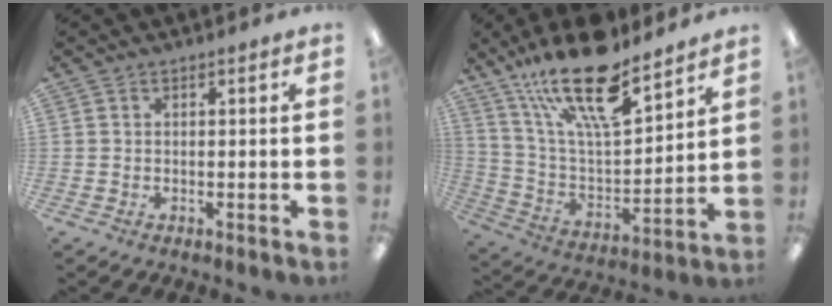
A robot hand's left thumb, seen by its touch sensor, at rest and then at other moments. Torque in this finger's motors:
{"motor_torque": [0.71, 0.34, 1.49, -1.27, 0.34]}